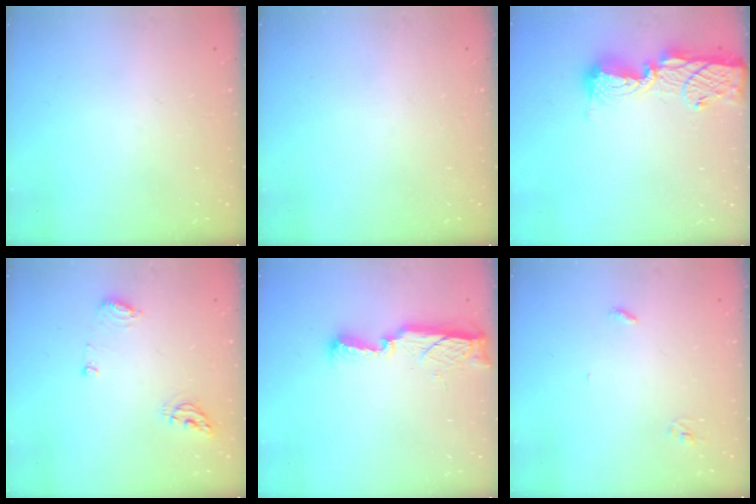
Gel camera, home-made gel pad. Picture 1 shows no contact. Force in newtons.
{"total": 0.0}
{"total": 13.6, "press": 13.5, "slide": 1.0}
{"total": 6.9, "press": 6.8, "slide": 0.9}
{"total": 11.7, "press": 10.4, "slide": 5.3}
{"total": 2.8, "press": 2.8, "slide": 0.2}